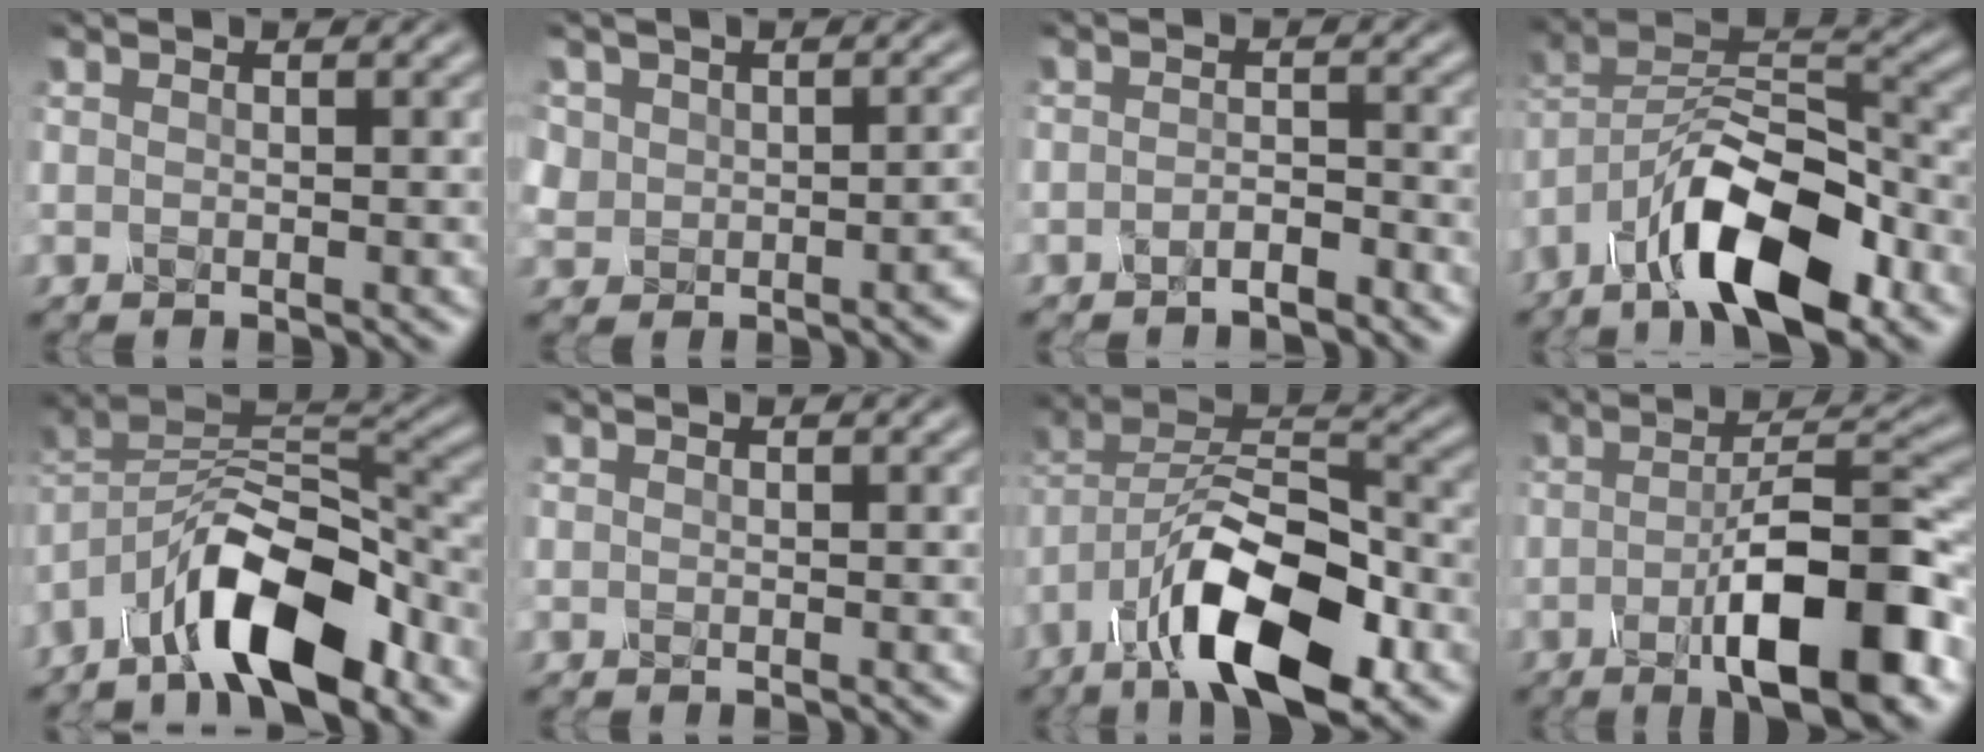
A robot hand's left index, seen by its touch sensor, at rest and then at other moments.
{"total": 2.5, "force": [-0.3, 2.5, 0.4], "torque": [0.004, -0.004, 0.004]}
{"total": 1.3, "force": [-1.3, 0.0, 0.2], "torque": [-0.009, 0.002, -0.020]}
{"total": 11.1, "force": [-7.2, 3.8, 7.5], "torque": [-0.131, 0.009, -0.133]}
{"total": 10.2, "force": [-7.1, 3.3, 6.6], "torque": [-0.103, 0.012, -0.134]}
{"total": 0.0}
{"total": 11.8, "force": [-6.7, 4.4, 8.6], "torque": [-0.159, 0.002, -0.121]}
{"total": 10.0, "force": [-3.3, 2.3, 9.2], "torque": [-0.137, 0.004, -0.053]}